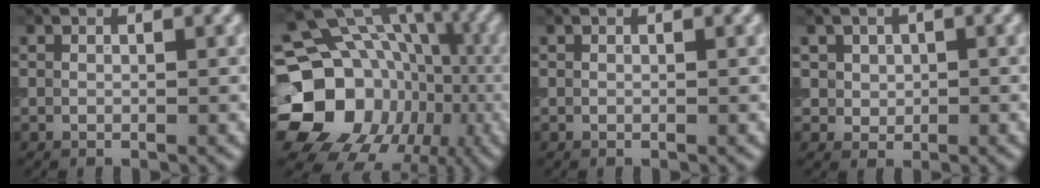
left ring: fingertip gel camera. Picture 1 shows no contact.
{"total": 21.6, "force": [-3.9, 18.8, 9.8], "torque": [-0.162, -0.008, -0.093]}
{"total": 0.0}
{"total": 2.7, "force": [1.0, 2.3, 1.1], "torque": [-0.024, 0.002, 0.025]}